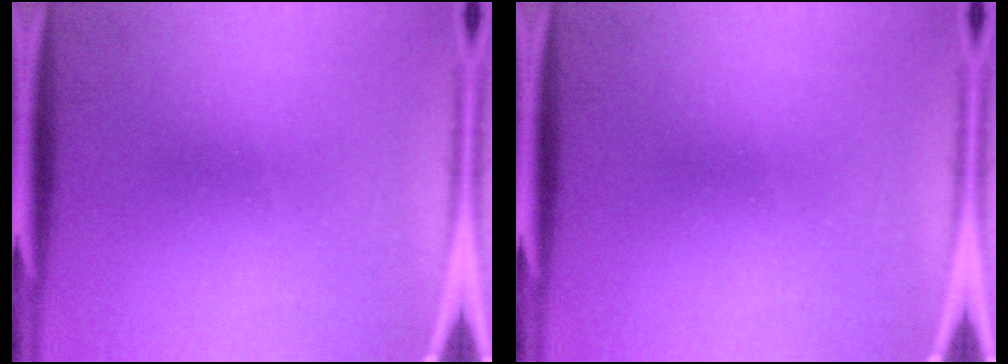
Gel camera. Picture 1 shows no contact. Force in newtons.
{"total": 0.0}